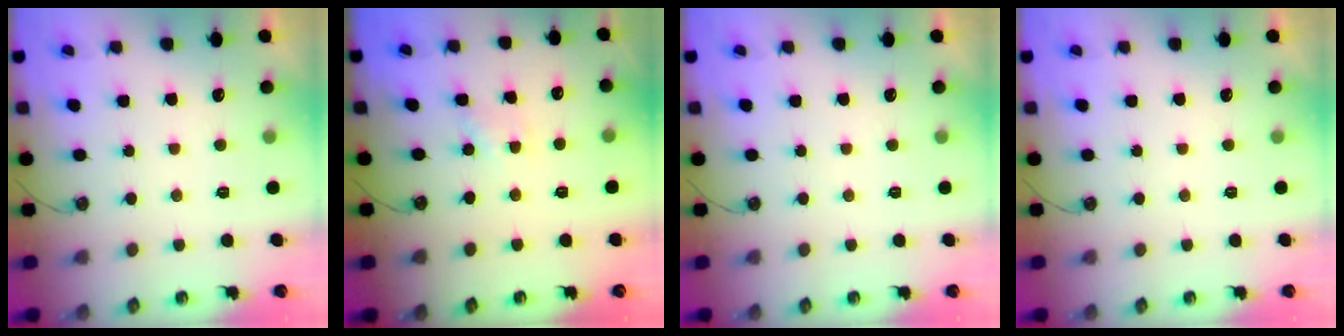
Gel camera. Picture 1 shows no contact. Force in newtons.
{"total": 3.6, "press": 3.5, "slide": 0.4}
{"total": 0.0}
{"total": 0.0}